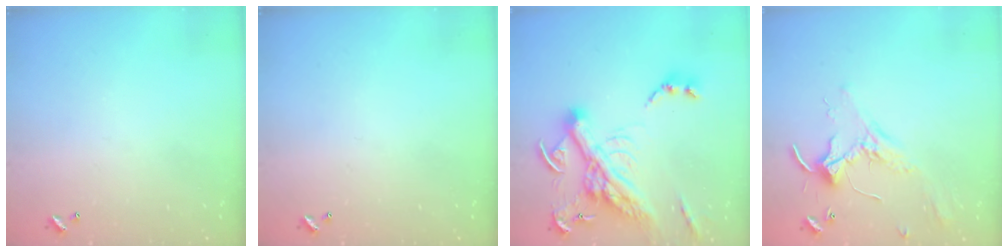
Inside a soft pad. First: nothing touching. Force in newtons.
{"total": 0.0}
{"total": 19.4, "press": 19.1, "slide": 3.3}
{"total": 2.2, "press": 2.1, "slide": 0.4}